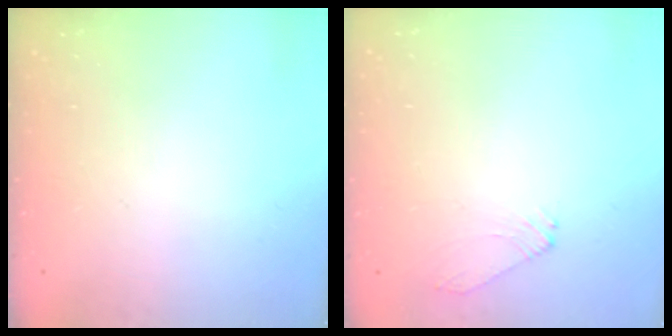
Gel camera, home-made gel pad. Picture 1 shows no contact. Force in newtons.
{"total": 2.5, "press": 2.4, "slide": 0.7}